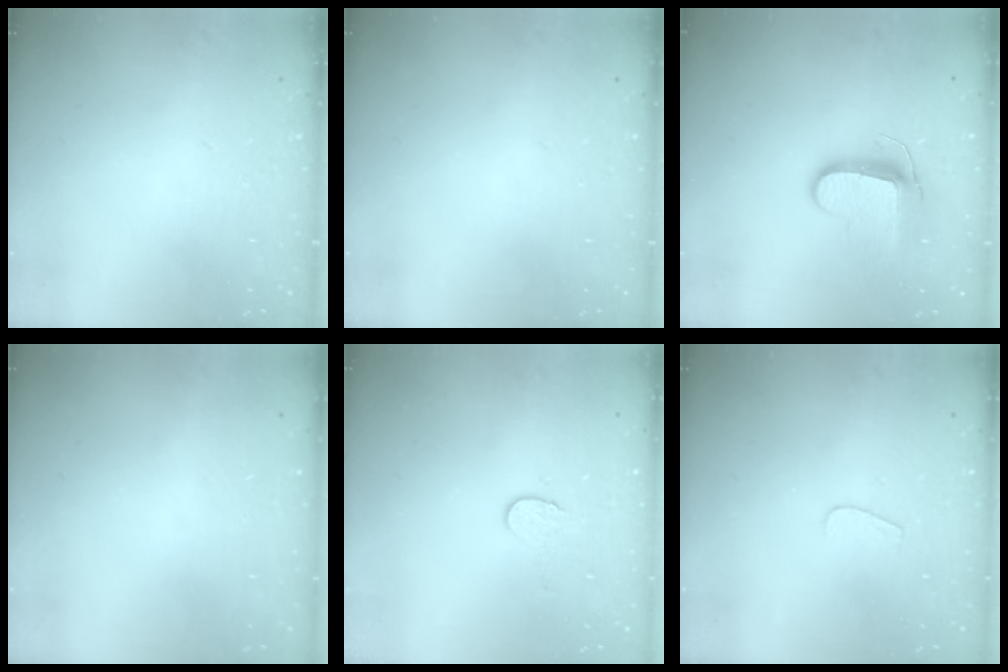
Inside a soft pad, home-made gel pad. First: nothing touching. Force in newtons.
{"total": 0.0}
{"total": 9.7, "press": 9.7, "slide": 0.9}
{"total": 0.6, "press": 0.5, "slide": 0.2}
{"total": 4.6, "press": 4.6, "slide": 0.4}
{"total": 3.7, "press": 3.7, "slide": 0.3}